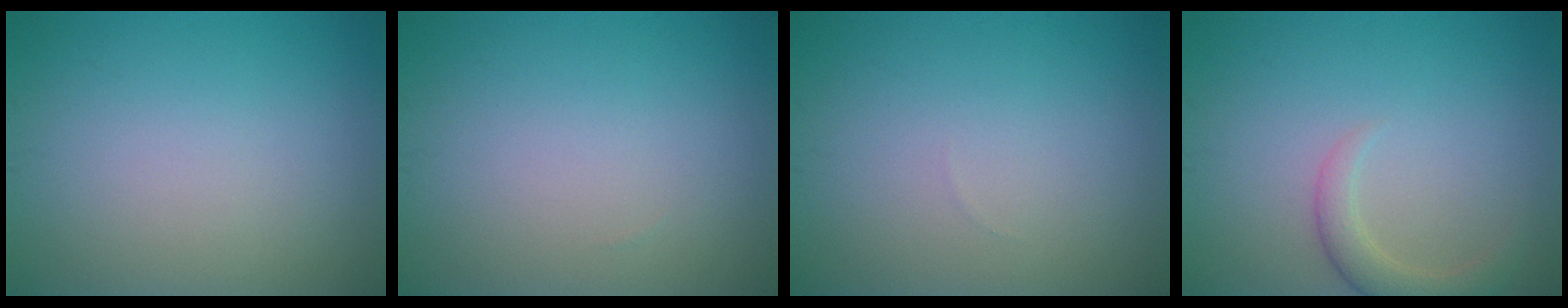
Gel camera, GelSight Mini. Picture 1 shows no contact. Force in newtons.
{"total": 0.0}
{"total": 0.0}
{"total": 2.6, "press": 2.5, "slide": 0.4}